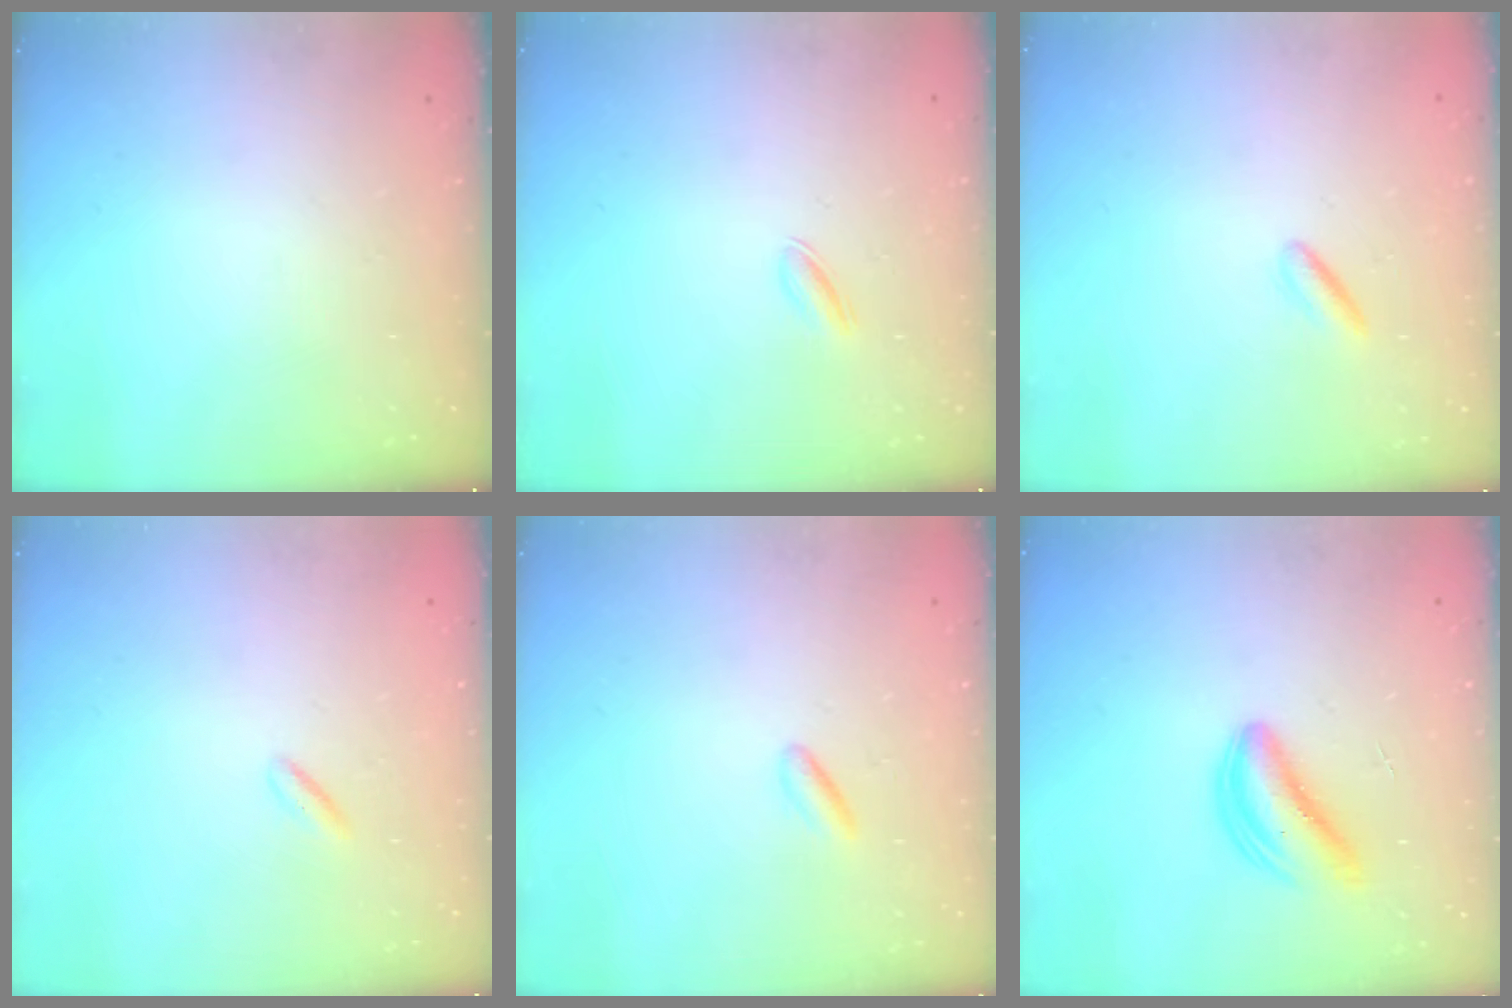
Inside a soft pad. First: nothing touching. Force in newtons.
{"total": 2.3, "press": 2.3, "slide": 0.6}
{"total": 1.2, "press": 1.1, "slide": 0.5}
{"total": 1.3, "press": 1.1, "slide": 0.6}
{"total": 1.4, "press": 1.3, "slide": 0.7}
{"total": 5.4, "press": 5.3, "slide": 1.1}